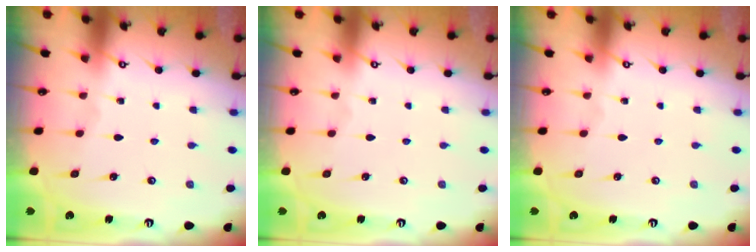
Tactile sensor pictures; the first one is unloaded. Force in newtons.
{"total": 0.0}
{"total": 0.0}